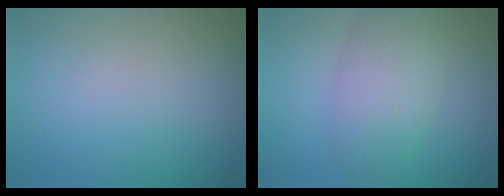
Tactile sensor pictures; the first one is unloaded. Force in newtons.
{"total": 4.7, "press": 4.7, "slide": 0.2}